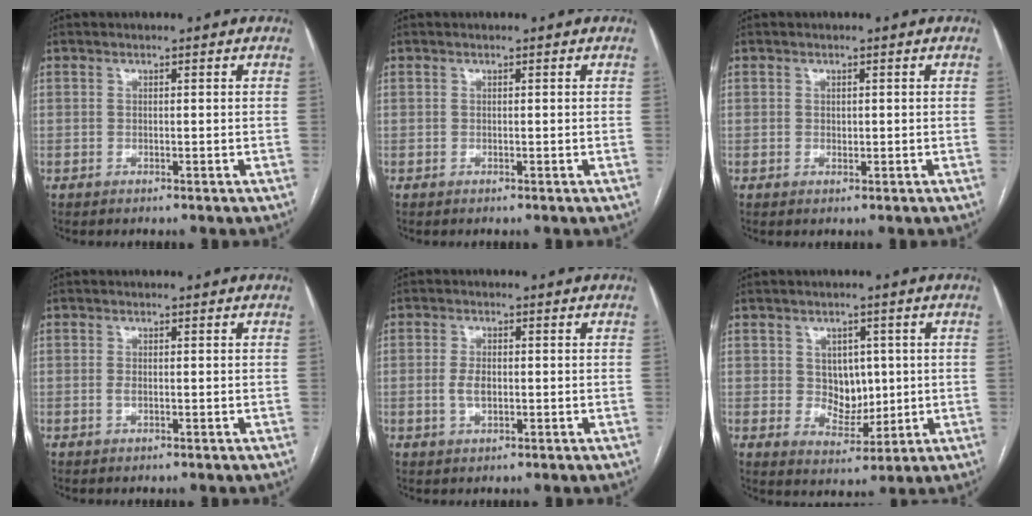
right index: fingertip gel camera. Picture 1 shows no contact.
{"total": 0.0}
{"total": 0.7, "force": [-0.1, 0.5, 0.4], "torque": [-0.007, 0.000, 0.000]}
{"total": 1.0, "force": [-0.2, 0.4, 0.9], "torque": [-0.020, 0.000, -0.003]}
{"total": 3.3, "force": [-0.4, 1.6, 2.8], "torque": [-0.060, 0.002, -0.007]}
{"total": 5.8, "force": [0.7, 4.5, 3.6], "torque": [-0.051, 0.005, 0.025]}